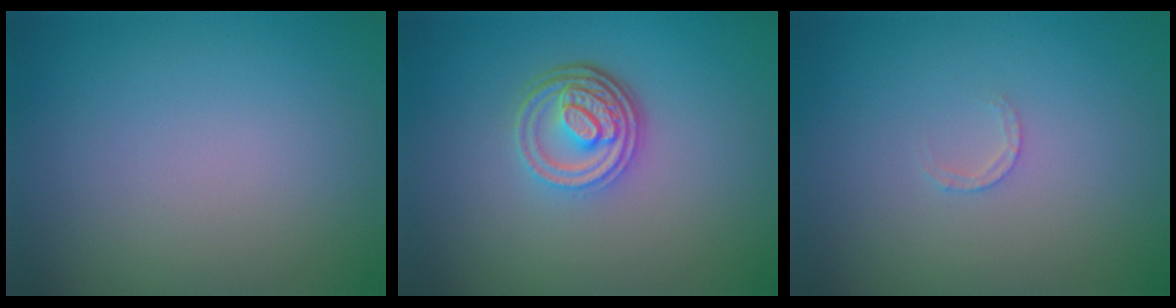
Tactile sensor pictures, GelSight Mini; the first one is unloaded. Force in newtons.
{"total": 4.7, "press": 3.4, "slide": 3.2}
{"total": 0.9, "press": 0.9, "slide": 0.2}